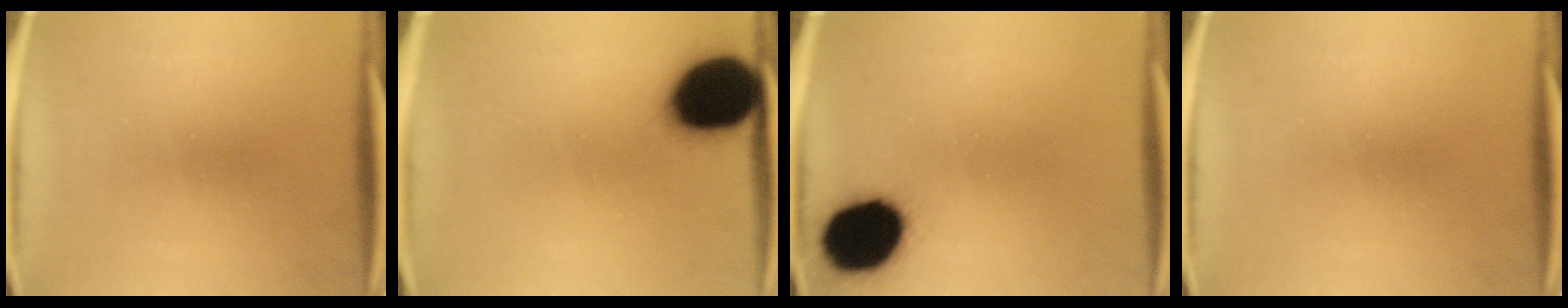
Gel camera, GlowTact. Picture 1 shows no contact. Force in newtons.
{"total": 20.4}
{"total": 17.9}
{"total": 0.0}